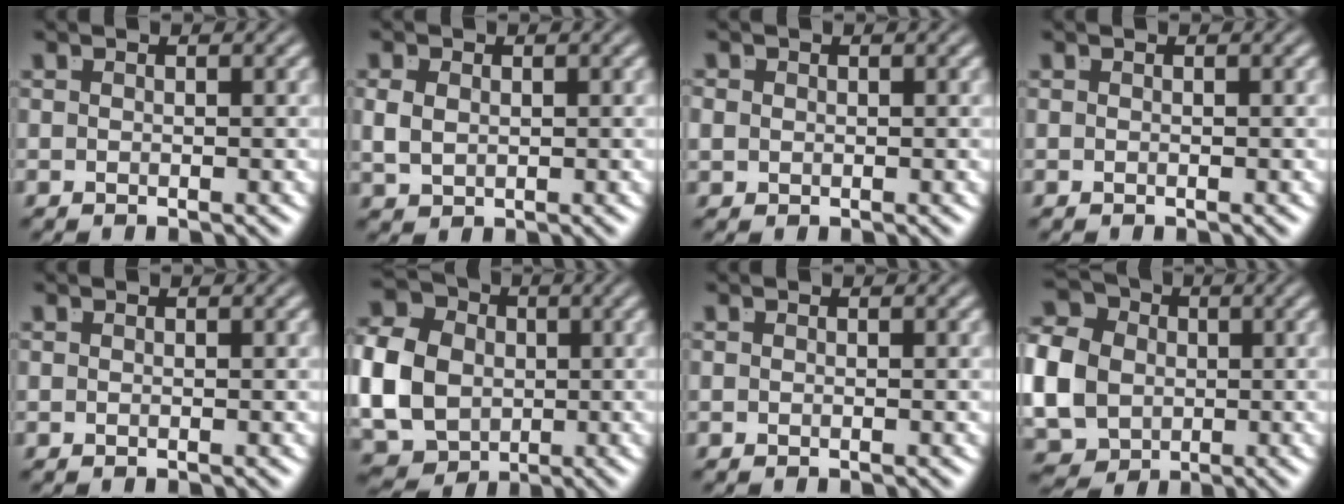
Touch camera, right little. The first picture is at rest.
{"total": 1.9, "force": [0.3, 1.4, 1.2], "torque": [-0.027, -0.009, 0.018]}
{"total": 1.1, "force": [0.1, 1.0, 0.4], "torque": [-0.017, -0.011, 0.008]}
{"total": 0.0}
{"total": 0.0}
{"total": 12.4, "force": [-0.8, 11.1, 5.5], "torque": [-0.133, -0.047, -0.005]}
{"total": 0.0}
{"total": 10.7, "force": [-0.3, 9.4, 5.1], "torque": [-0.118, -0.039, 0.003]}